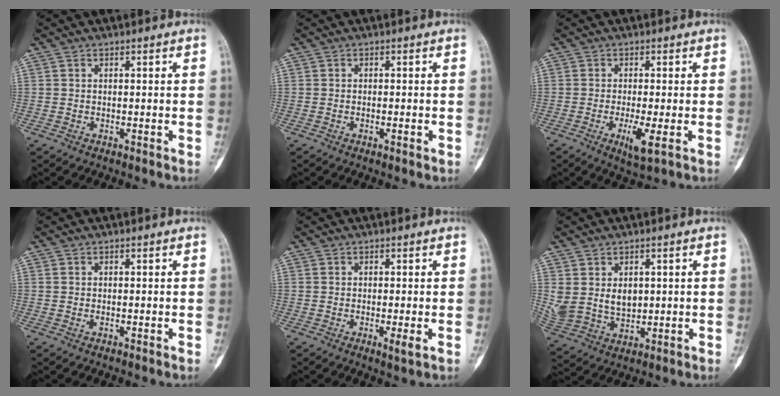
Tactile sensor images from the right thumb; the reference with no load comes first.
{"total": 1.3, "force": [-0.5, 0.4, 1.1], "torque": [-0.018, 0.002, -0.007]}
{"total": 4.7, "force": [-1.4, 0.8, 4.4], "torque": [-0.086, -0.012, -0.024]}
{"total": 0.0}
{"total": 2.0, "force": [-0.4, 0.2, 1.9], "torque": [-0.037, -0.008, -0.007]}
{"total": 7.7, "force": [1.7, 5.4, 5.1], "torque": [-0.089, -0.014, 0.051]}